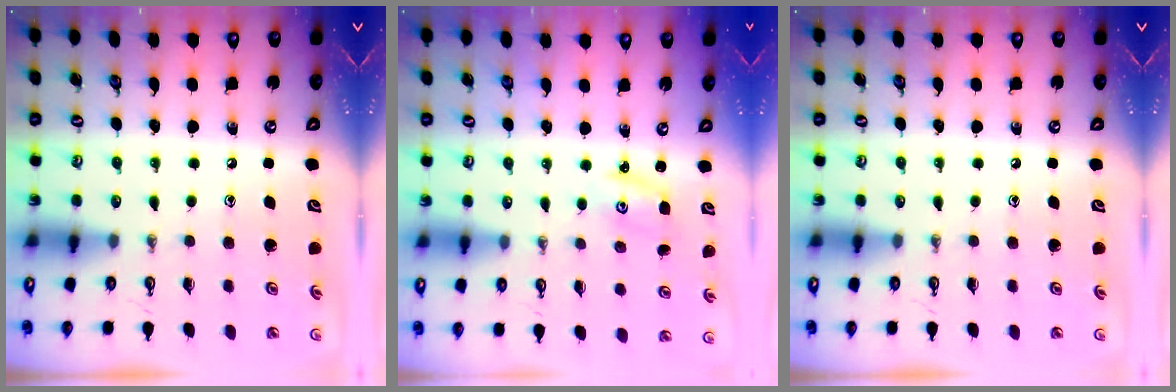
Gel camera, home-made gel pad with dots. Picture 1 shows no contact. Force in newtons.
{"total": 3.2, "press": 3.2, "slide": 0.3}
{"total": 0.0}